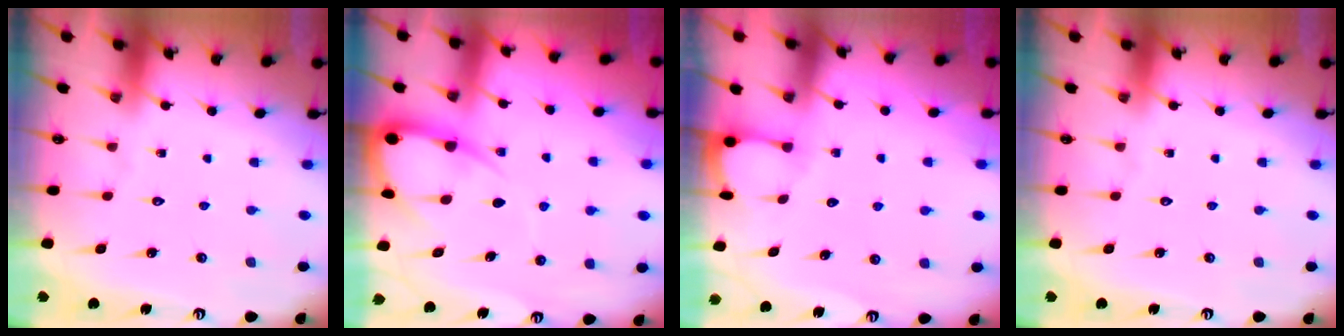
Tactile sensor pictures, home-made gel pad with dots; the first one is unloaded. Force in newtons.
{"total": 7.9, "press": 7.9, "slide": 0.8}
{"total": 2.1, "press": 2.1, "slide": 0.2}
{"total": 0.0}